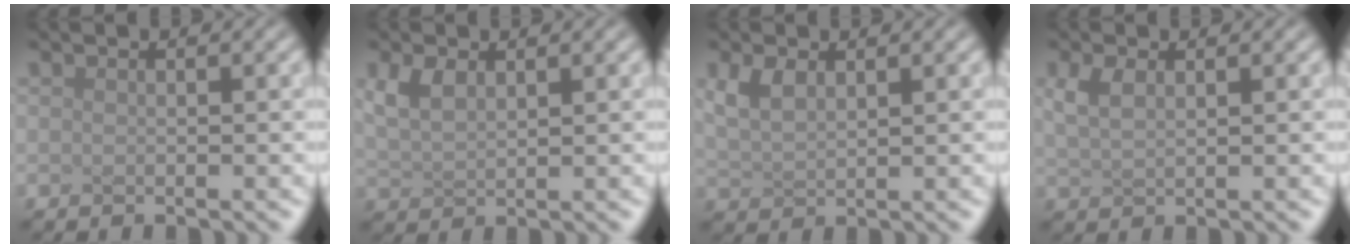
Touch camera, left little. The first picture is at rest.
{"total": 2.6, "force": [1.1, 1.4, 1.8], "torque": [-0.047, 0.004, 0.028]}
{"total": 2.5, "force": [1.2, 1.3, 1.8], "torque": [-0.046, 0.004, 0.028]}
{"total": 2.1, "force": [0.9, 1.0, 1.7], "torque": [-0.042, 0.004, 0.021]}